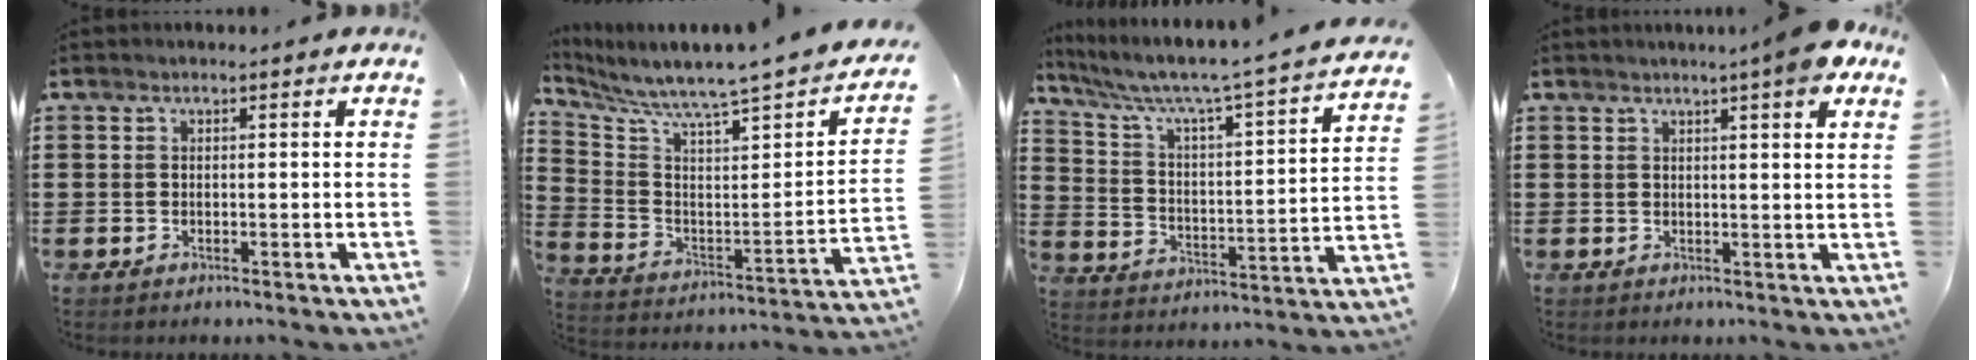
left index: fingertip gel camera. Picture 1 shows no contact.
{"total": 4.8, "force": [4.4, -0.9, 1.8], "torque": [-0.065, -0.061, 0.061]}
{"total": 4.9, "force": [4.1, 0.0, 2.7], "torque": [-0.074, -0.046, 0.057]}
{"total": 5.1, "force": [3.8, -0.1, 3.5], "torque": [-0.062, -0.006, 0.063]}